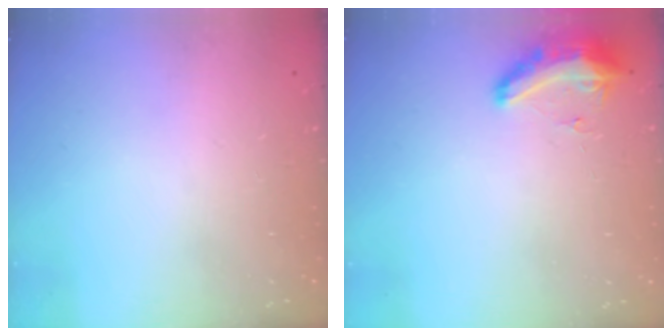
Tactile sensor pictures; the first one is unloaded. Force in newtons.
{"total": 8.3, "press": 8.2, "slide": 1.2}